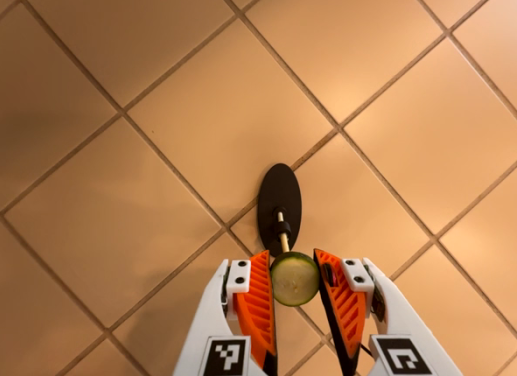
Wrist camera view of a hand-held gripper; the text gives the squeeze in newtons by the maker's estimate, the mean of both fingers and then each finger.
{"total": 7.1, "left": 6.9, "right": 7.3}